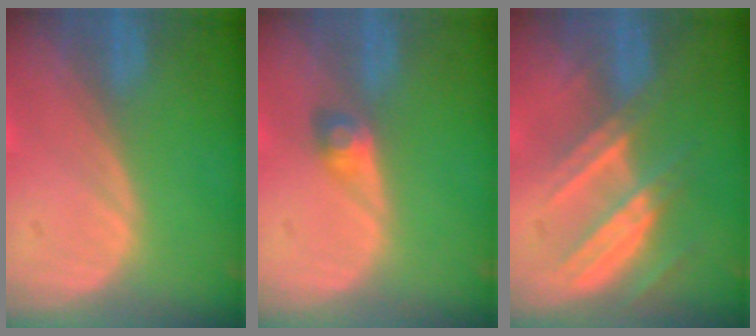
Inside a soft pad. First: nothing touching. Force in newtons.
{"total": 2.5, "press": 2.3, "slide": 1.0}
{"total": 7.4, "press": 6.7, "slide": 3.1}